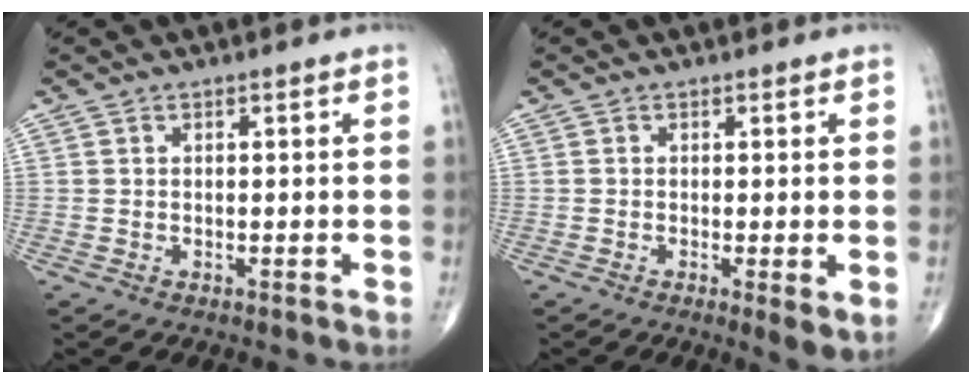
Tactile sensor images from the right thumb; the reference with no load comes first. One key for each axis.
{"total": 3.3, "fx": -0.6, "fy": 0.8, "fz": 3.1, "tx": -0.055, "ty": -0.013, "tz": -0.015}